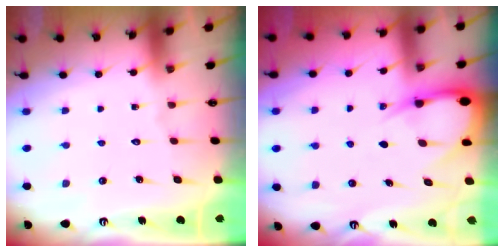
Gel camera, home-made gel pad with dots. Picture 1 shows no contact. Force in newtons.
{"total": 6.6, "press": 6.5, "slide": 0.6}